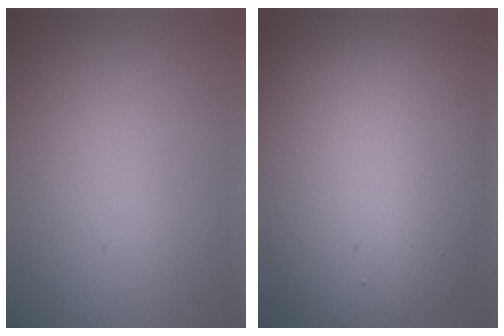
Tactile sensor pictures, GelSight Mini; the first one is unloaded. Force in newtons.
{"total": 14.6, "press": 14.6, "slide": 0.9}